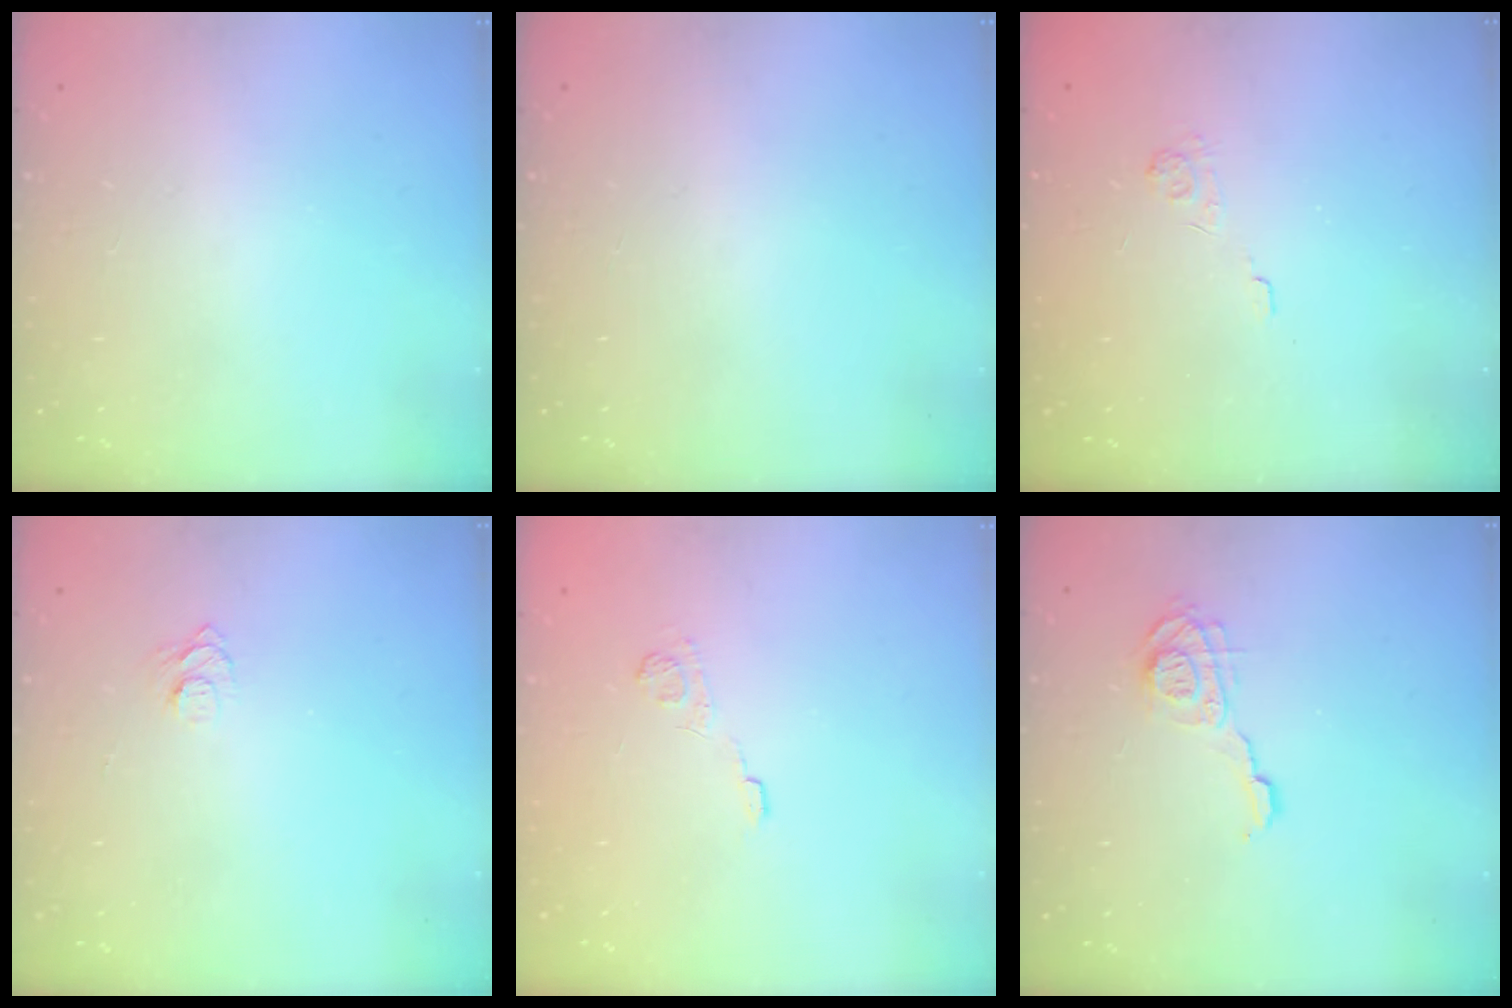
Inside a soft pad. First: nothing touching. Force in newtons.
{"total": 0.0}
{"total": 2.1, "press": 1.5, "slide": 1.4}
{"total": 5.8, "press": 5.7, "slide": 0.7}
{"total": 8.5, "press": 8.4, "slide": 1.5}
{"total": 9.6, "press": 9.6, "slide": 0.5}